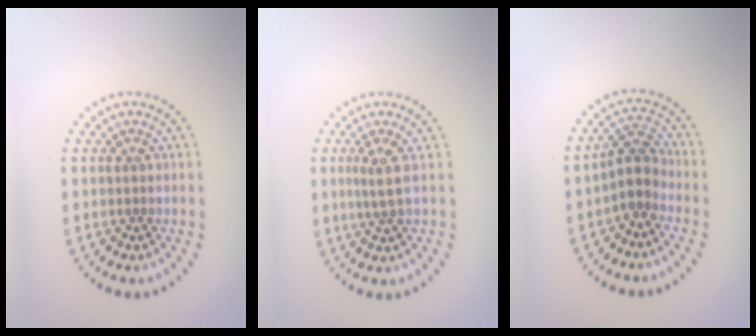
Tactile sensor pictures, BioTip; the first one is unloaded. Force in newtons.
{"total": 1.7, "press": 1.2, "slide": 1.2}
{"total": 2.7, "press": 2.2, "slide": 1.6}